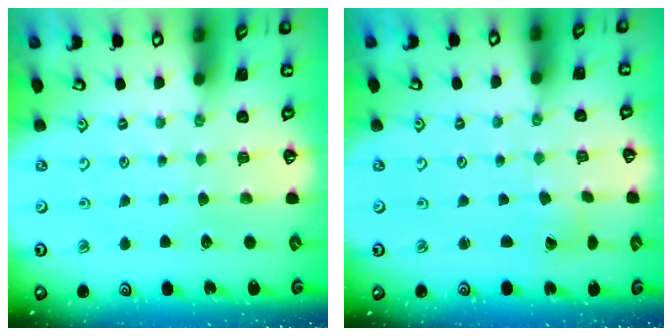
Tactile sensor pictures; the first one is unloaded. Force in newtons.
{"total": 1.5, "press": 1.5, "slide": 0.1}